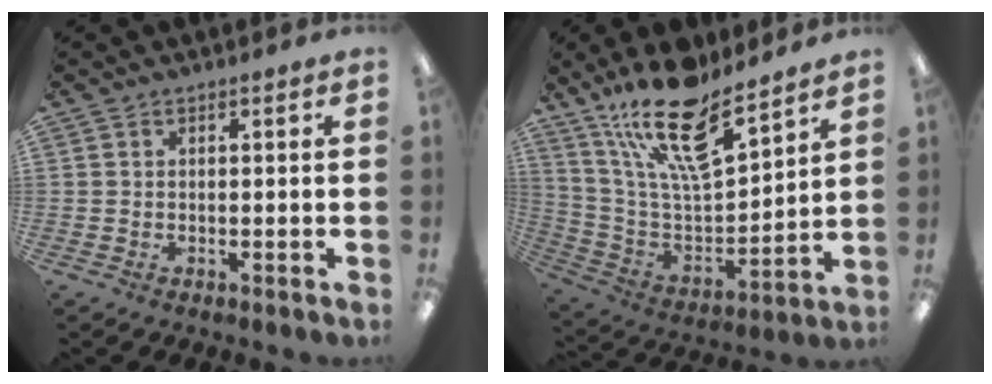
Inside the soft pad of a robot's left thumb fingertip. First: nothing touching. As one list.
[{"total": 20.6, "force": [15.1, 6.6, 12.3], "torque": [-0.221, -0.098, 0.263]}]